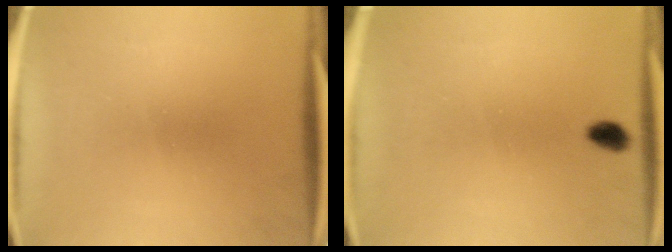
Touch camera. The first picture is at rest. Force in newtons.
{"total": 2.1}